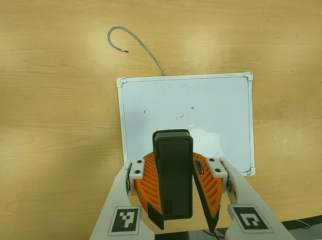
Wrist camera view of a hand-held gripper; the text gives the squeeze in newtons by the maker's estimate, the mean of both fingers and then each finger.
{"total": 9.3, "left": 9.7, "right": 8.8}